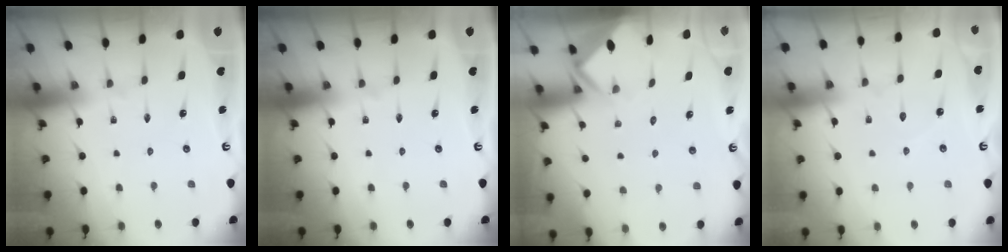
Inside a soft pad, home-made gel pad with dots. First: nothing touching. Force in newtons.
{"total": 0.0}
{"total": 2.8, "press": 2.8, "slide": 0.1}
{"total": 4.1, "press": 4.0, "slide": 0.3}